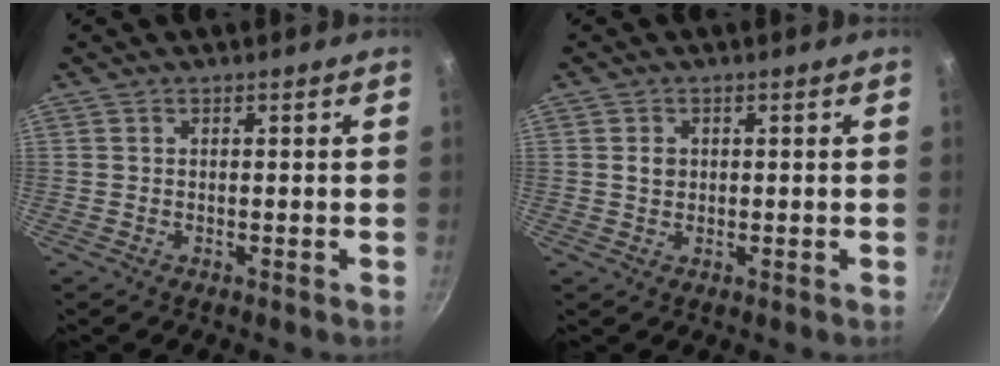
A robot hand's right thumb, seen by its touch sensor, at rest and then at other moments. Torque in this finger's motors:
{"motor_torque": [-0.03, 0.75, 0.31, -0.21, -0.05]}